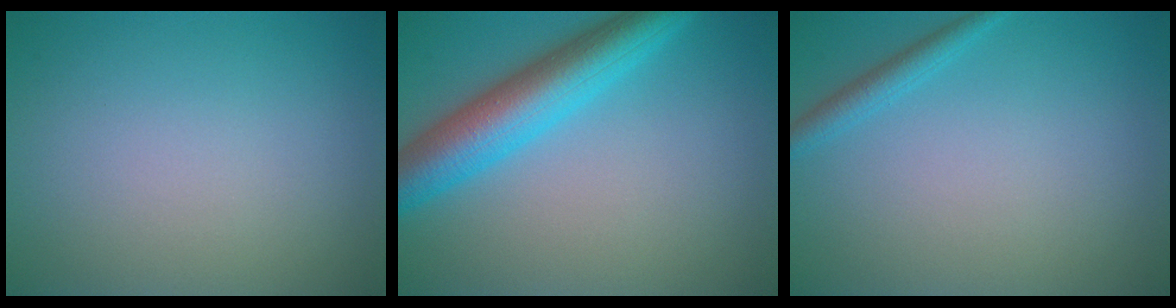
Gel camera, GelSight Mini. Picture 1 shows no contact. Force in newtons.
{"total": 6.9, "press": 6.8, "slide": 0.5}
{"total": 1.6, "press": 1.6, "slide": 0.1}